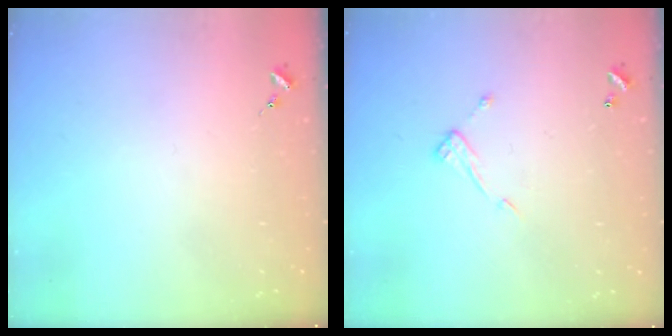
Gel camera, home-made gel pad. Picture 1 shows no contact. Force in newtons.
{"total": 8.2, "press": 8.1, "slide": 0.4}